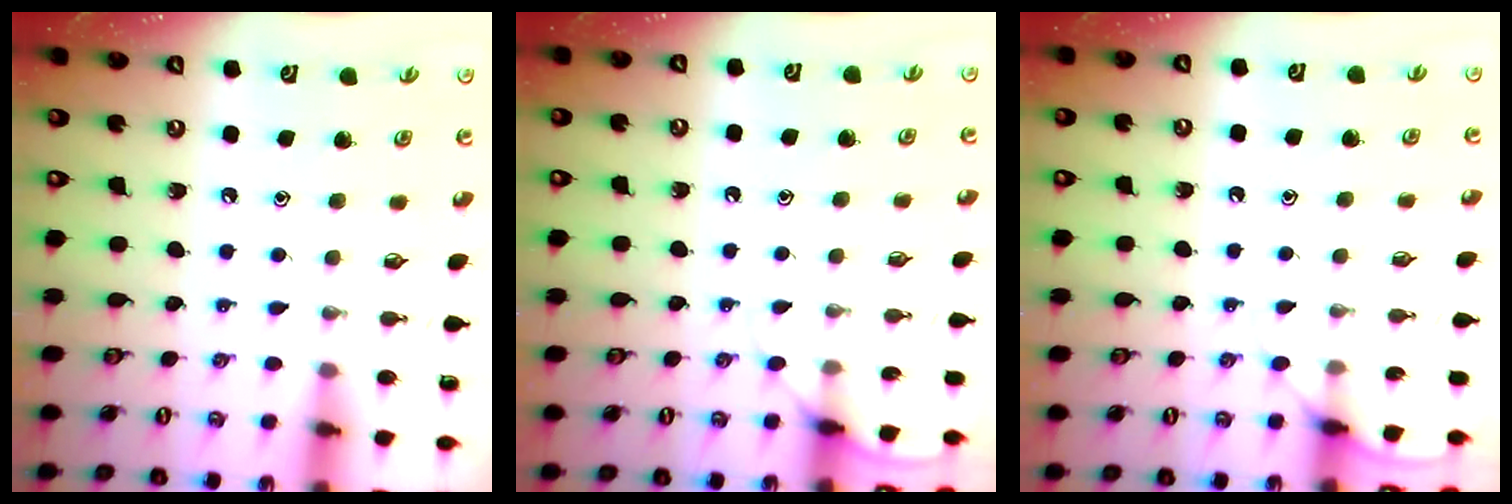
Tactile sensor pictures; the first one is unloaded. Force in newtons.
{"total": 6.6, "press": 6.6, "slide": 0.8}
{"total": 6.6, "press": 6.6, "slide": 0.8}